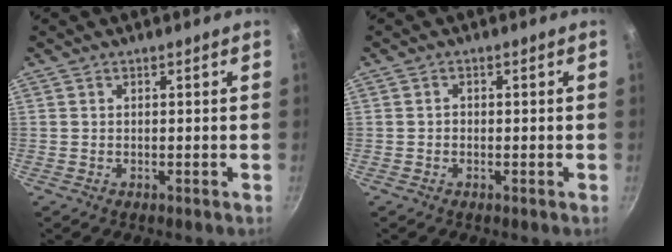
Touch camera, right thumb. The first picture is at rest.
{"total": 0.8, "force": [-0.2, 0.7, 0.4], "torque": [-0.005, 0.002, -0.004]}